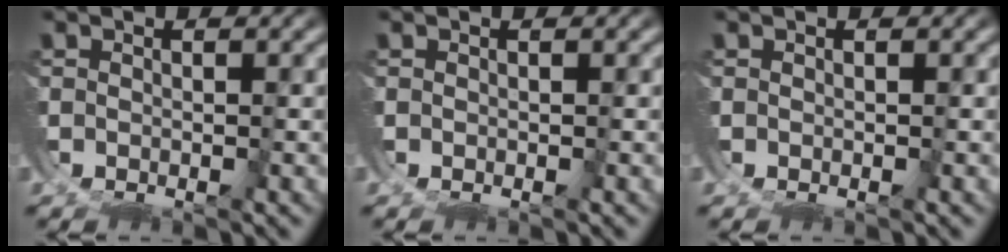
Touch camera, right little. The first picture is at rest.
{"total": 0.0}
{"total": 0.0}